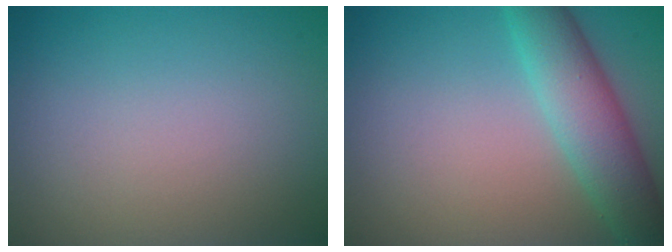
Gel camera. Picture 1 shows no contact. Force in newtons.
{"total": 5.5, "press": 5.5, "slide": 0.2}